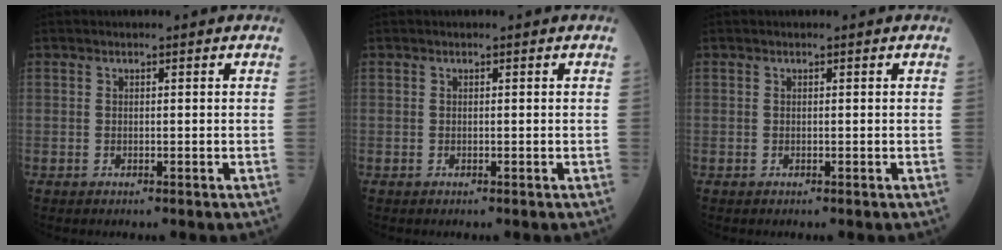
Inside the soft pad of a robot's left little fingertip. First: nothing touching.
{"total": 0.0}
{"total": 0.0}